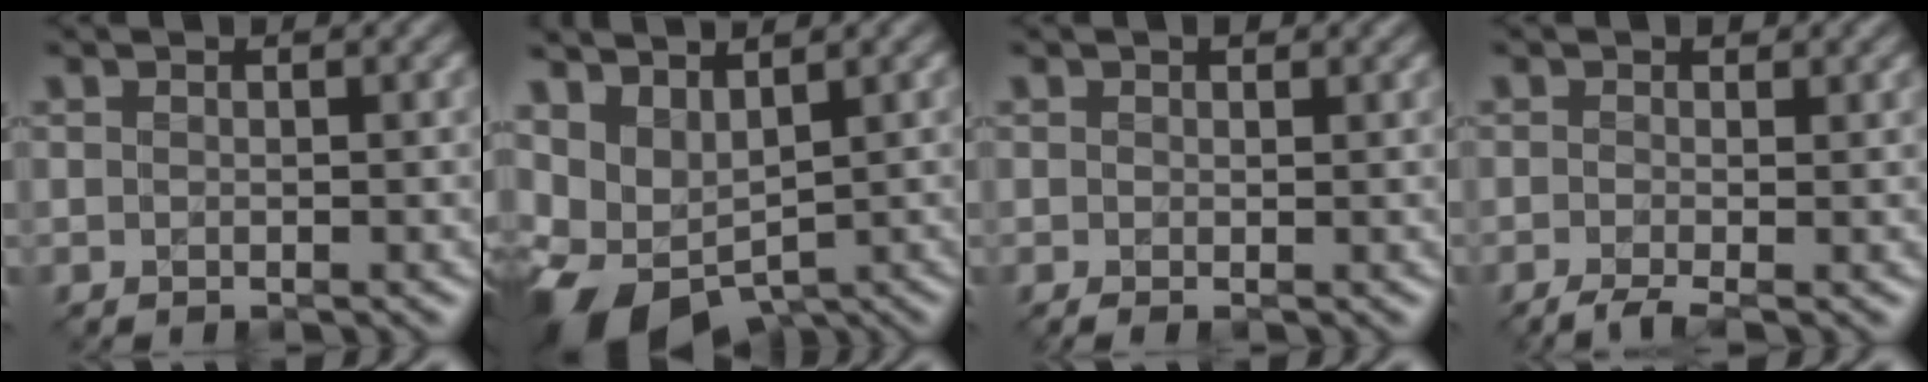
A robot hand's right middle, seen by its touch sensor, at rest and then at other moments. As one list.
[{"total": 8.0, "force": [-0.8, 5.1, 6.0], "torque": [-0.129, -0.013, 0.000]}, {"total": 0.8, "force": [0.4, 0.3, 0.7], "torque": [-0.009, 0.002, 0.005]}, {"total": 1.8, "force": [-0.6, 0.5, 1.6], "torque": [-0.032, 0.003, -0.024]}]